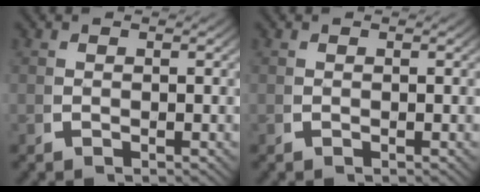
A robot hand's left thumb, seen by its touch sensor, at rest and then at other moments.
{"total": 0.0}